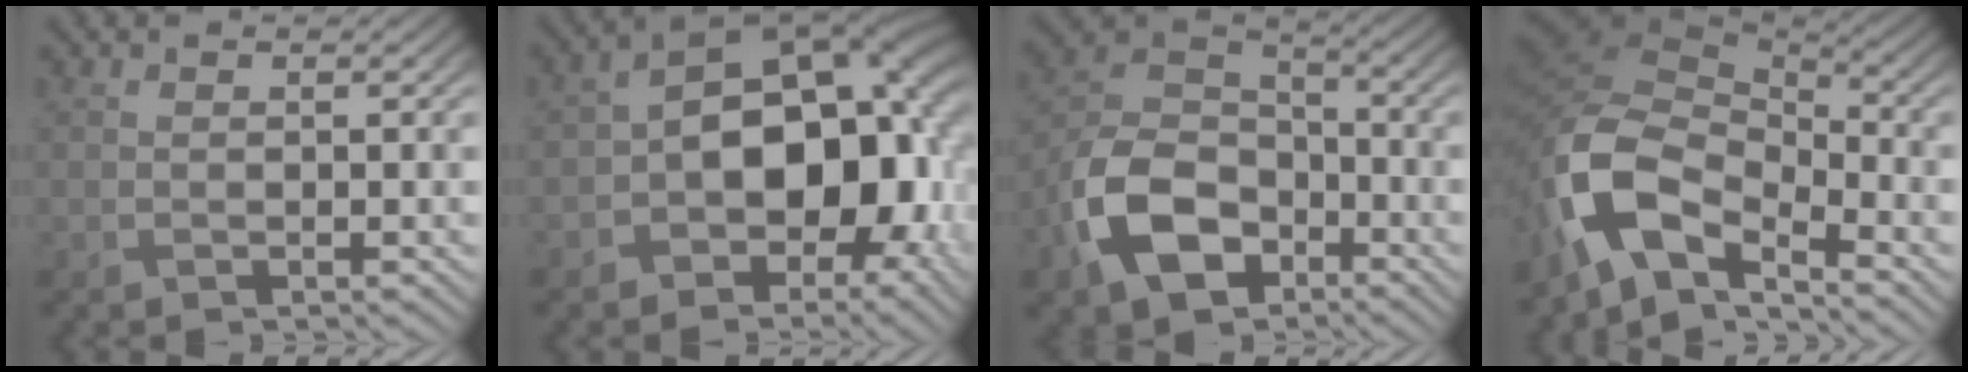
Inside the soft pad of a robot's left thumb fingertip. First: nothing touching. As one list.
[{"total": 14.7, "force": [-2.1, 9.5, 11.0], "torque": [-0.158, -0.008, -0.039]}, {"total": 12.2, "force": [-5.7, 8.0, 7.2], "torque": [-0.172, -0.015, -0.126]}, {"total": 12.5, "force": [-5.7, 7.0, 8.7], "torque": [-0.192, -0.010, -0.123]}]